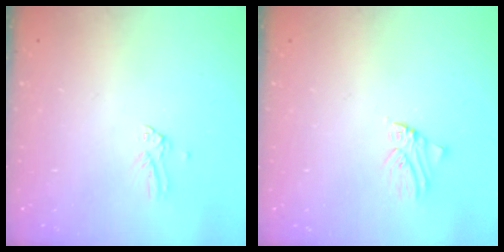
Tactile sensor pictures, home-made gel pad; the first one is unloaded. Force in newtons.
{"total": 1.2, "press": 1.1, "slide": 0.1}